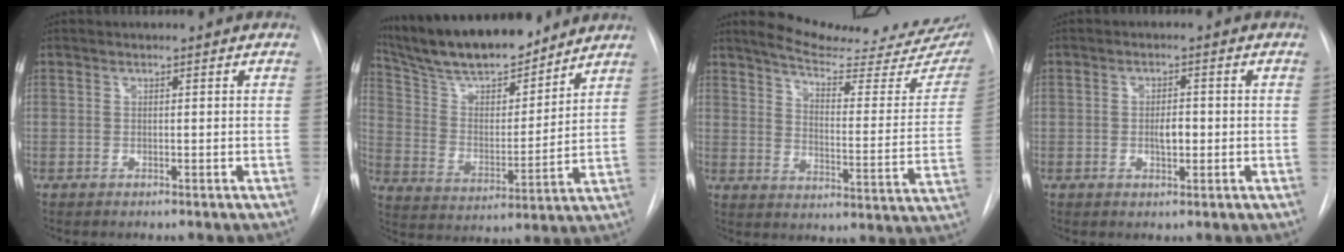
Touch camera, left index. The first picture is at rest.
{"total": 18.4, "force": [16.3, 3.5, 7.9], "torque": [-0.140, 0.009, 0.280]}
{"total": 22.0, "force": [19.2, 3.3, 10.3], "torque": [-0.140, -0.061, 0.237]}
{"total": 2.7, "force": [-0.3, 1.2, 2.4], "torque": [-0.041, 0.002, -0.003]}